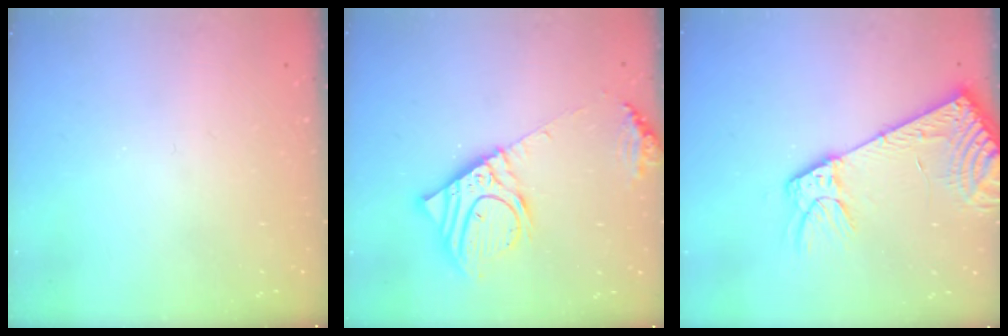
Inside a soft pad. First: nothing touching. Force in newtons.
{"total": 15.9, "press": 15.6, "slide": 3.1}
{"total": 10.3, "press": 10.1, "slide": 2.1}